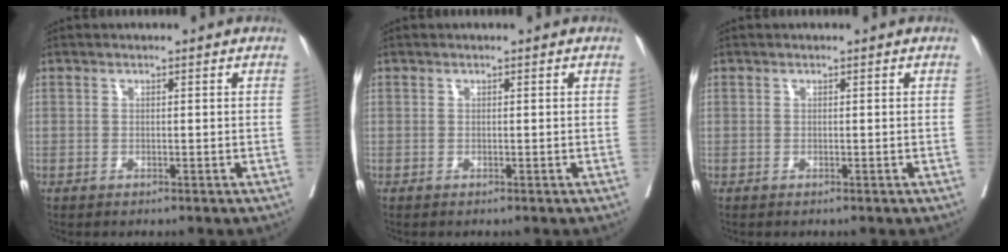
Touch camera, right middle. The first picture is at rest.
{"total": 0.0}
{"total": 0.0}